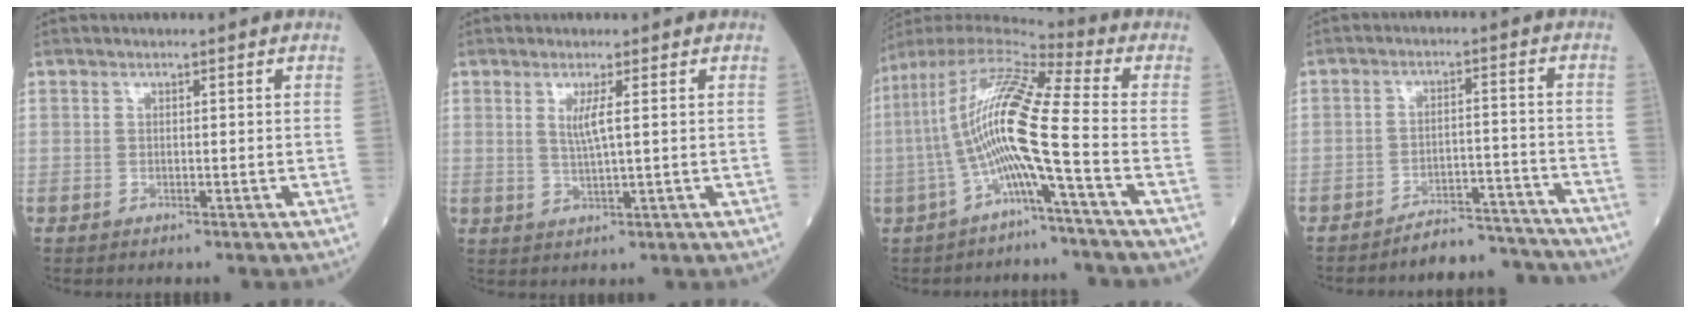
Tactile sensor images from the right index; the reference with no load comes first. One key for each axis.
{"total": 3.1, "fx": 0.9, "fy": -0.2, "fz": 2.9, "tx": -0.063, "ty": -0.006, "tz": 0.018}
{"total": 13.9, "fx": -2.8, "fy": -0.4, "fz": 13.6, "tx": -0.271, "ty": 0.020, "tz": -0.069}
{"total": 8.6, "fx": -8.5, "fy": 1.4, "fz": -0.1, "tx": 0.023, "ty": 0.035, "tz": -0.119}